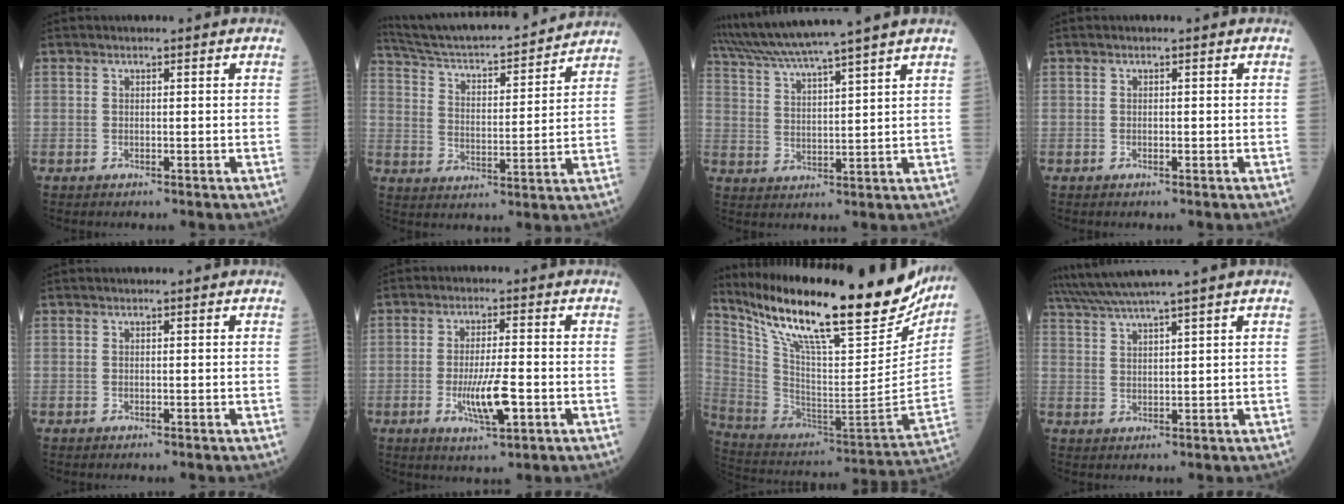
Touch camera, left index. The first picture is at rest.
{"total": 21.2, "force": [19.7, 2.1, 7.4], "torque": [-0.125, 0.005, 0.292]}
{"total": 12.7, "force": [11.1, -2.1, 5.8], "torque": [-0.109, 0.013, 0.186]}
{"total": 0.0}
{"total": 0.0}
{"total": 6.8, "force": [-2.1, 1.1, 6.4], "torque": [-0.123, -0.013, -0.036]}
{"total": 32.6, "force": [25.2, 5.9, 19.7], "torque": [-0.346, -0.040, 0.379]}
{"total": 7.8, "force": [6.7, -2.0, 3.5], "torque": [-0.065, 0.019, 0.119]}